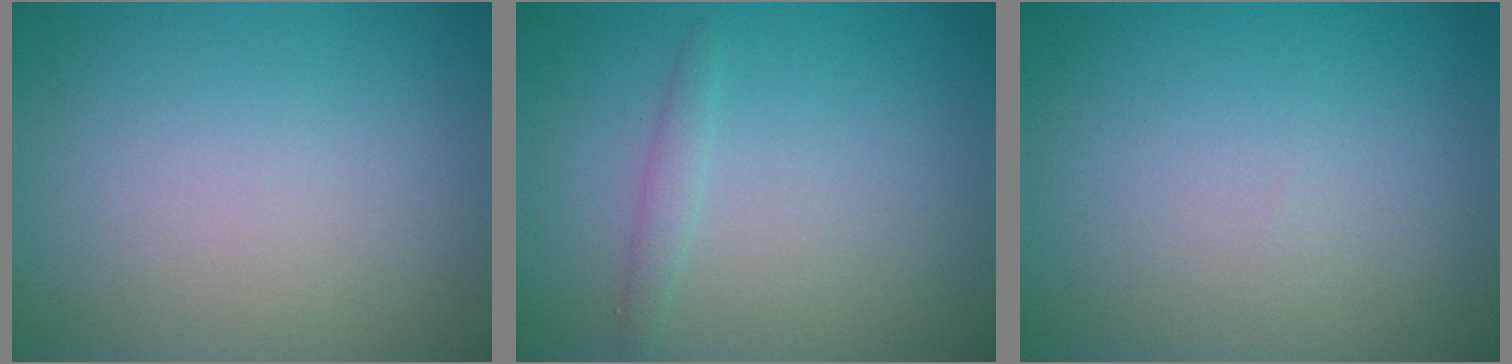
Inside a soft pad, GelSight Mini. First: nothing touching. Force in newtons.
{"total": 1.1, "press": 1.1, "slide": 0.0}
{"total": 0.0}